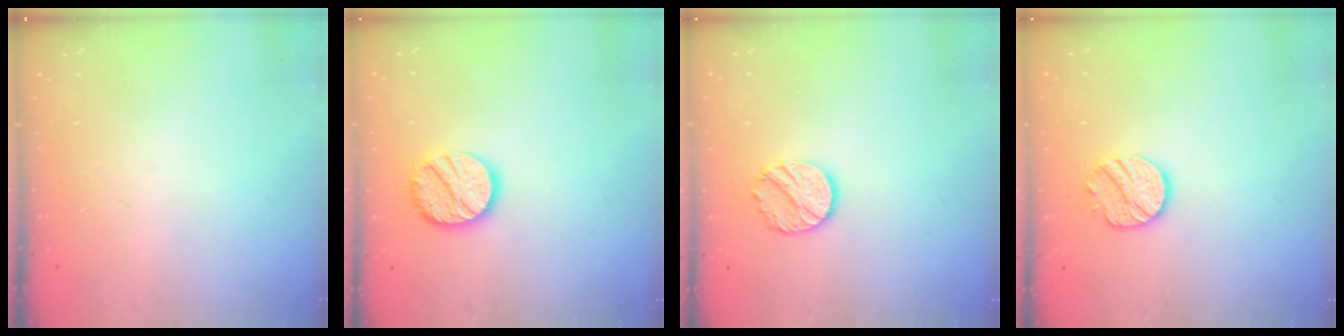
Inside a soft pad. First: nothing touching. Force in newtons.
{"total": 13.1, "press": 13.1, "slide": 1.2}
{"total": 9.2, "press": 9.2, "slide": 0.3}
{"total": 9.8, "press": 9.8, "slide": 0.7}